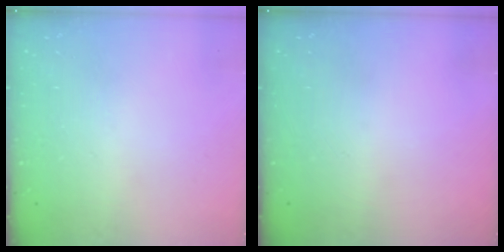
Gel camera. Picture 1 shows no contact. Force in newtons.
{"total": 0.0}